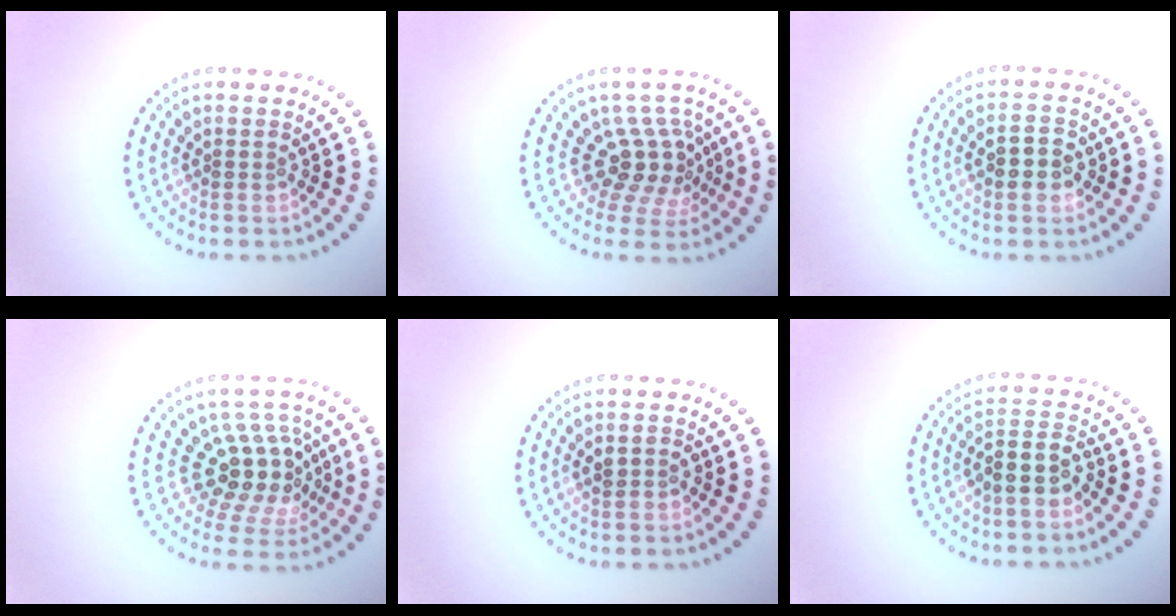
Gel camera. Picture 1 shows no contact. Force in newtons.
{"total": 3.7, "press": 2.6, "slide": 2.6}
{"total": 2.8, "press": 2.8, "slide": 0.2}
{"total": 4.6, "press": 3.8, "slide": 2.6}
{"total": 1.3, "press": 1.3, "slide": 0.2}
{"total": 2.9, "press": 2.5, "slide": 1.6}